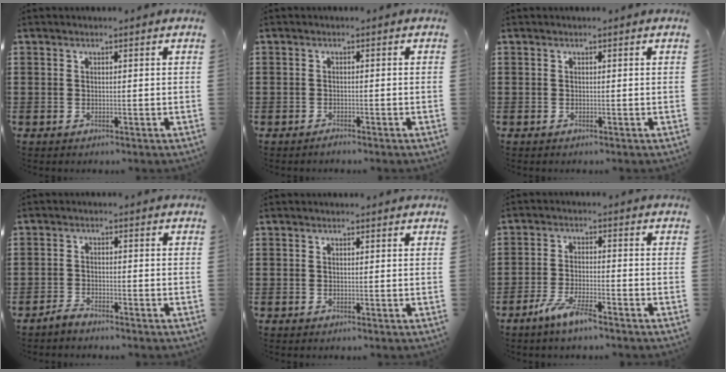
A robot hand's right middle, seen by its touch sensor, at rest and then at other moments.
{"total": 0.8, "force": [-0.8, 0.1, 0.2], "torque": [-0.005, -0.001, -0.016]}
{"total": 0.0}
{"total": 2.0, "force": [-1.9, 0.2, 0.5], "torque": [-0.020, 0.000, -0.041]}
{"total": 0.0}
{"total": 4.9, "force": [-3.6, 0.5, 3.3], "torque": [-0.073, -0.008, -0.067]}